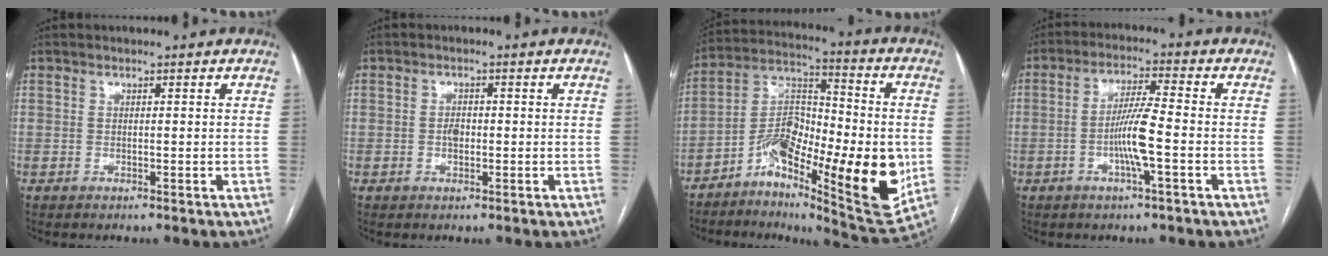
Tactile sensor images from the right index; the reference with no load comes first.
{"total": 1.8, "force": [-0.3, 1.1, 1.4], "torque": [-0.023, 0.003, -0.004]}
{"total": 19.7, "force": [-5.7, 6.1, 17.9], "torque": [-0.303, 0.006, -0.091]}
{"total": 7.0, "force": [-1.9, 0.0, 6.8], "torque": [-0.135, 0.003, -0.038]}